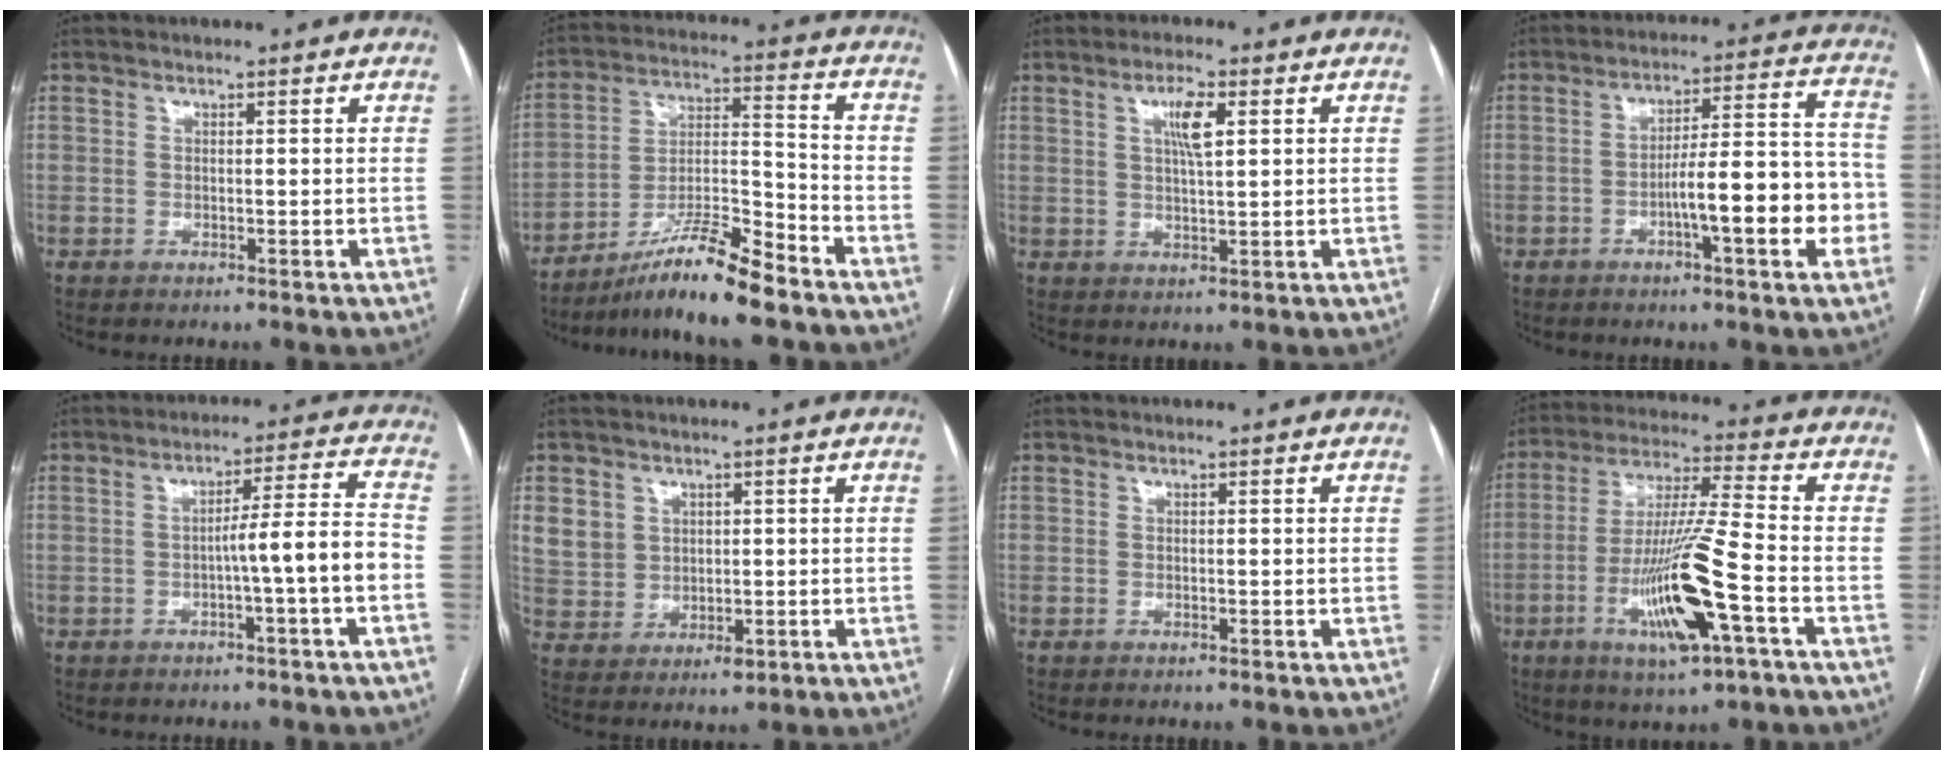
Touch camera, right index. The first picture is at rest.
{"total": 11.6, "force": [-9.2, 0.0, 7.1], "torque": [-0.131, -0.005, -0.162]}
{"total": 4.5, "force": [1.7, 0.7, 4.2], "torque": [-0.078, 0.000, 0.031]}
{"total": 12.9, "force": [-3.9, 2.0, 12.2], "torque": [-0.171, 0.026, -0.054]}
{"total": 7.2, "force": [-2.2, -0.9, 6.8], "torque": [-0.098, 0.017, -0.031]}
{"total": 6.9, "force": [2.4, 6.1, 2.0], "torque": [-0.048, 0.007, 0.061]}
{"total": 0.0}
{"total": 15.2, "force": [-5.4, 0.6, 14.2], "torque": [-0.279, -0.015, -0.096]}